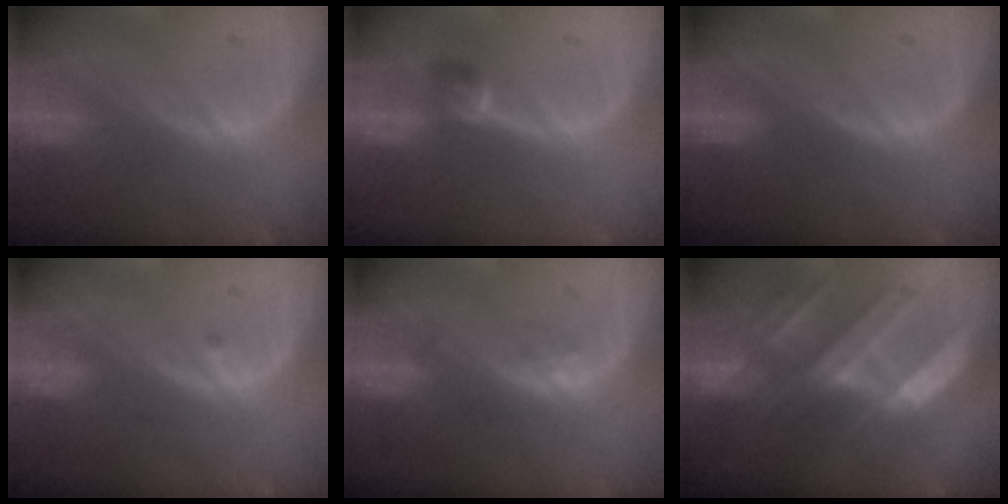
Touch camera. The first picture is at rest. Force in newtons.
{"total": 2.7, "press": 2.4, "slide": 1.2}
{"total": 0.0}
{"total": 0.6, "press": 0.5, "slide": 0.3}
{"total": 1.6, "press": 1.6, "slide": 0.1}
{"total": 8.7, "press": 7.9, "slide": 3.5}